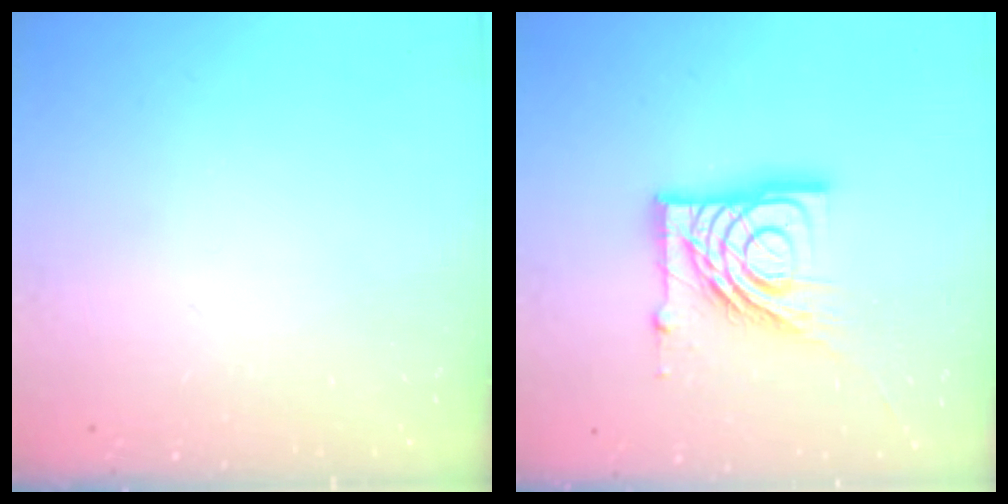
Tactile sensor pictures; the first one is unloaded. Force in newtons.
{"total": 15.9, "press": 15.8, "slide": 1.4}